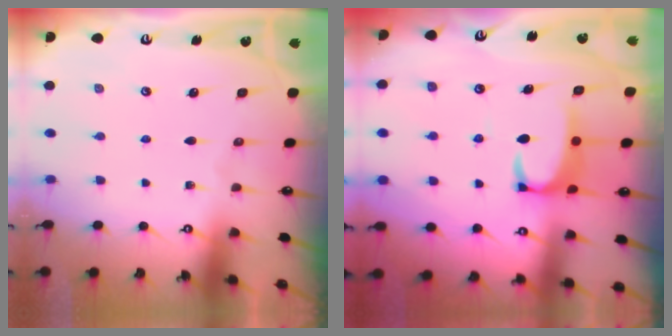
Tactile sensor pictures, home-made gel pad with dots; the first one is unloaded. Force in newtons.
{"total": 3.0, "press": 2.9, "slide": 0.8}